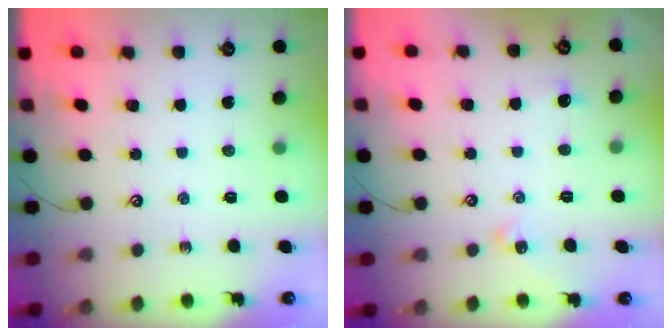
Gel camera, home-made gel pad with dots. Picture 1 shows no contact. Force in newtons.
{"total": 1.4, "press": 1.3, "slide": 0.5}